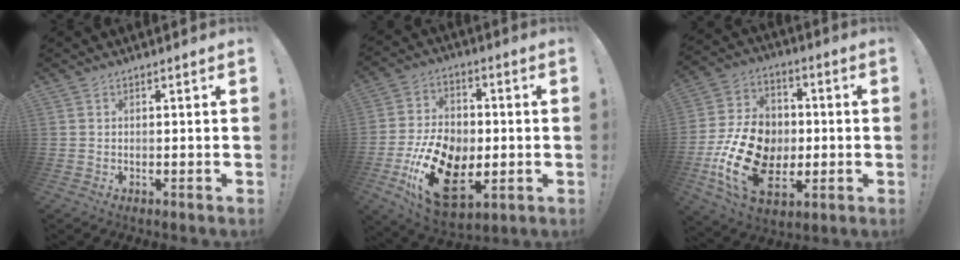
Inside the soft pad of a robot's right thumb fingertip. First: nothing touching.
{"total": 21.8, "force": [-7.0, 14.4, 14.9], "torque": [-0.283, 0.039, -0.107]}
{"total": 21.9, "force": [-4.4, 15.8, 14.6], "torque": [-0.272, 0.025, -0.058]}